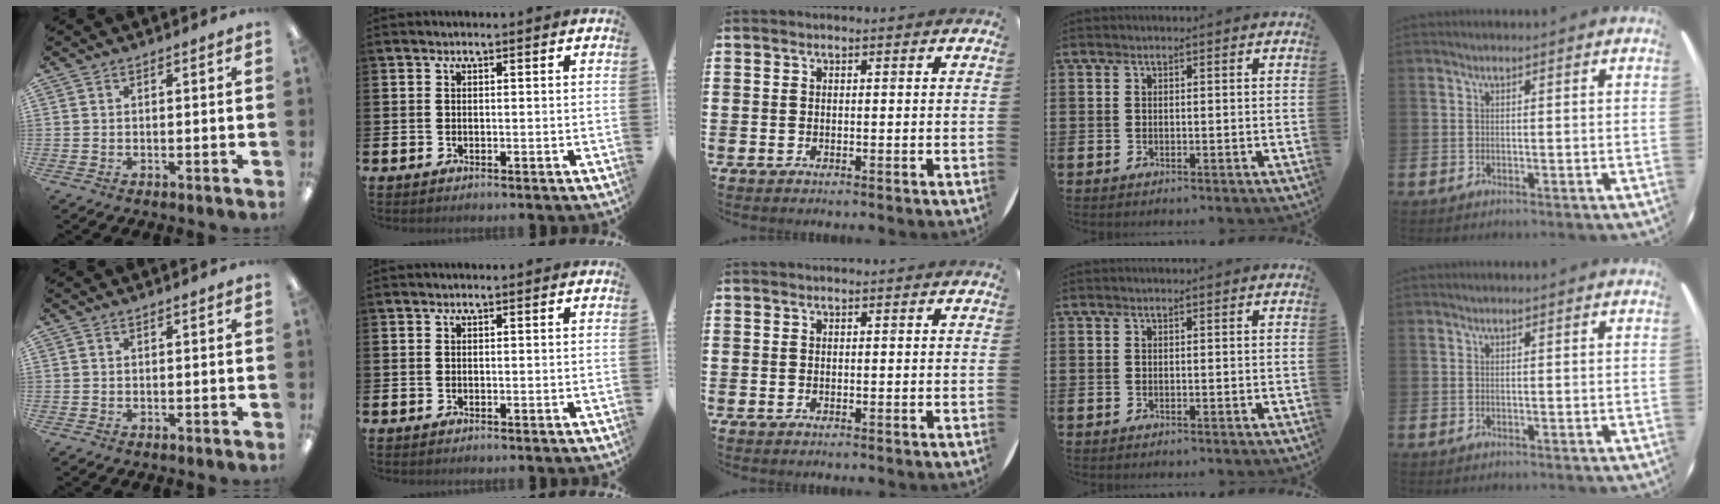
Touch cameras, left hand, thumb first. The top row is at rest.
{}